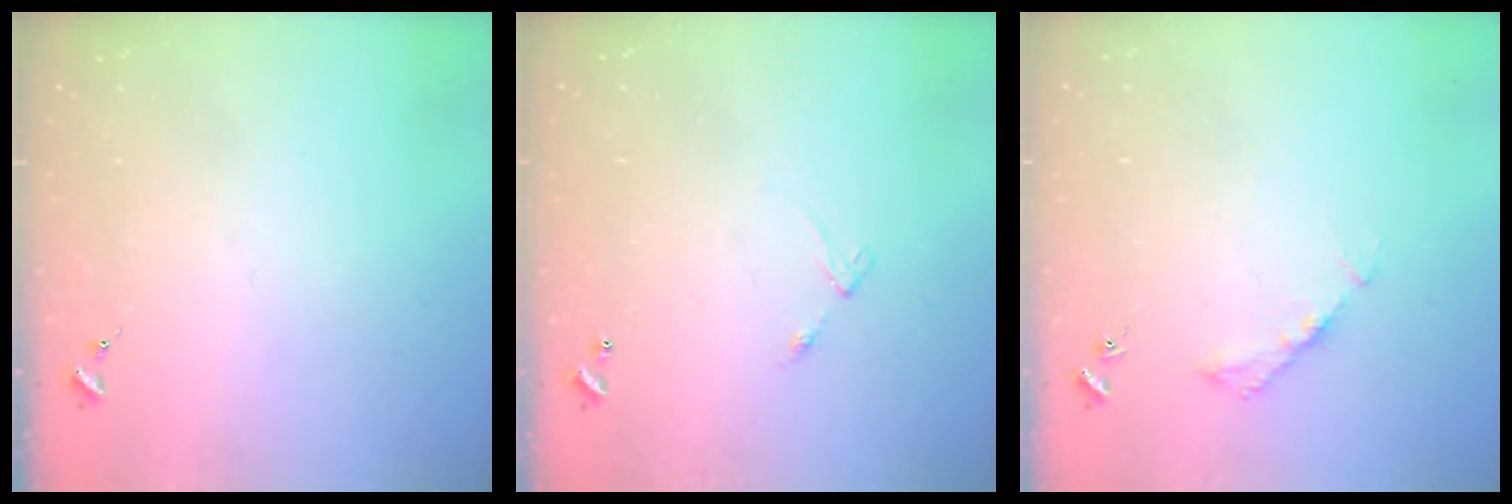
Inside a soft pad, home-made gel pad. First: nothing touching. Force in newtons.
{"total": 4.6, "press": 4.6, "slide": 0.5}
{"total": 4.2, "press": 4.1, "slide": 0.6}